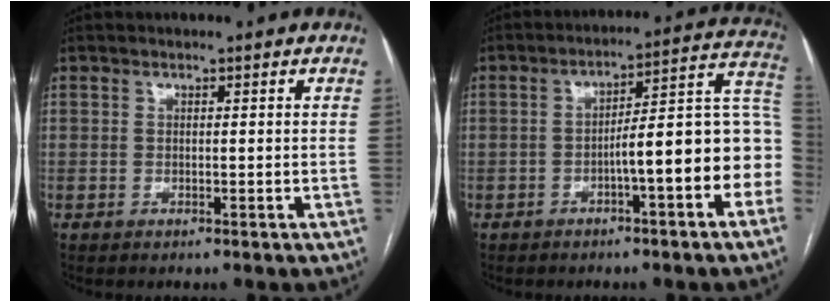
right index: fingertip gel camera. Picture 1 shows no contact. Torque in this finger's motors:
{"motor_torque": [1.75, -0.39, 0.79, 0.16]}